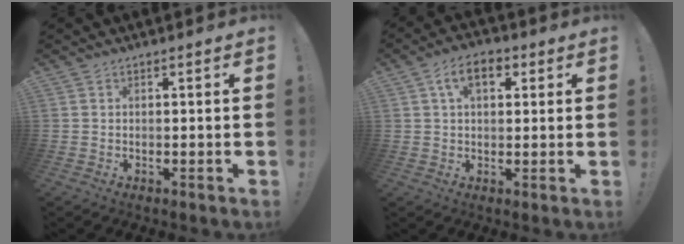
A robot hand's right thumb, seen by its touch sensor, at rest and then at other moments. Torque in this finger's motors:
{"motor_torque": [0.48, 0.48, 0.23, 0.24, 0.01]}